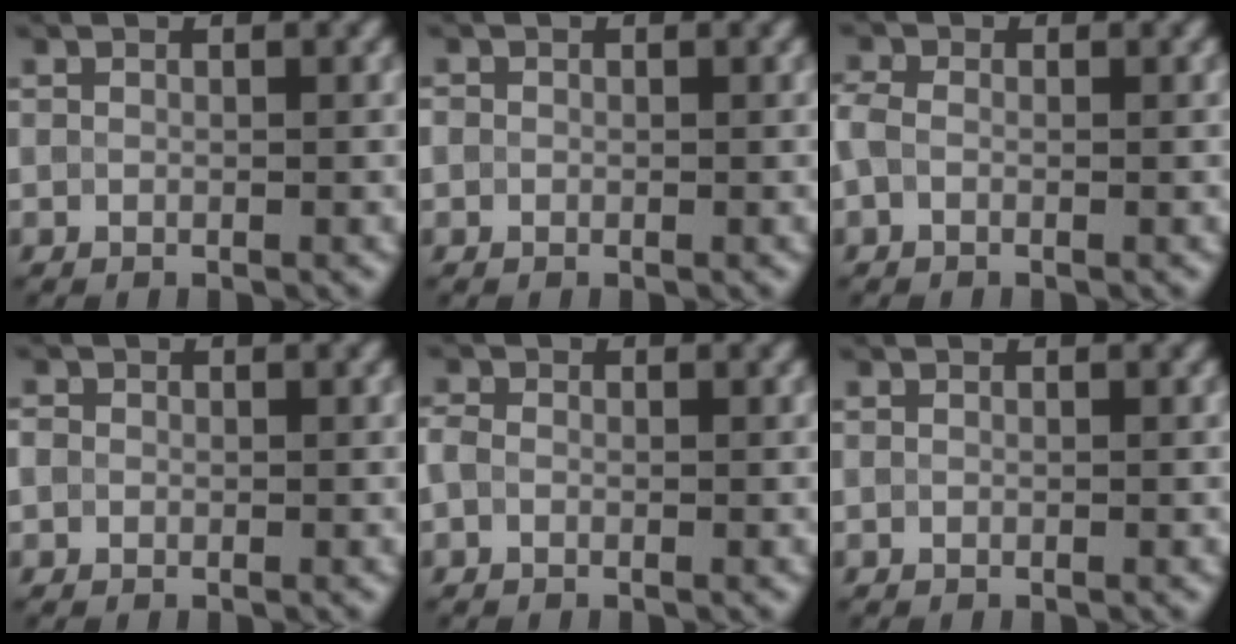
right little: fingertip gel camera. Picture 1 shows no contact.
{"total": 0.6, "force": [0.0, 0.6, 0.0], "torque": [0.005, -0.002, -0.003]}
{"total": 1.5, "force": [-0.4, 1.1, 0.9], "torque": [-0.023, 0.005, -0.017]}
{"total": 1.0, "force": [0.0, 1.0, 0.2], "torque": [0.002, -0.001, -0.005]}
{"total": 1.1, "force": [-0.4, 0.9, 0.5], "torque": [-0.011, 0.003, -0.013]}
{"total": 0.0}